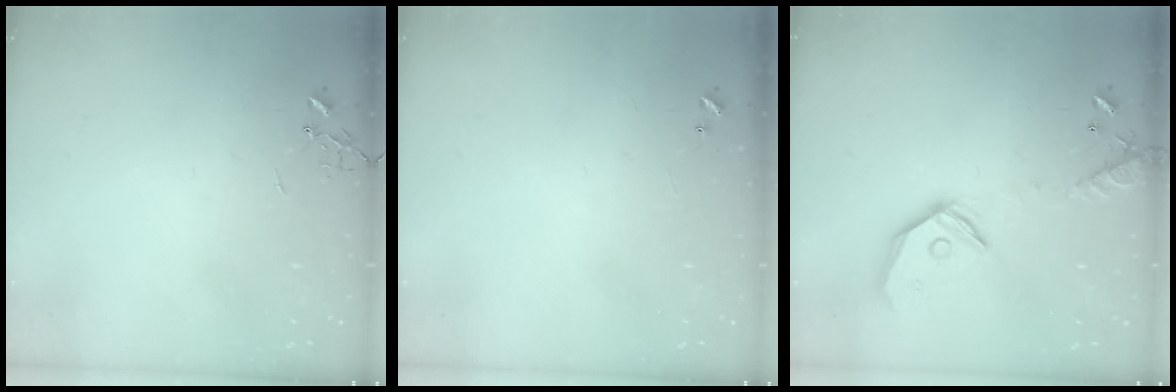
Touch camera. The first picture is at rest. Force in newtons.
{"total": 4.1, "press": 4.1, "slide": 0.5}
{"total": 17.6, "press": 17.4, "slide": 2.7}